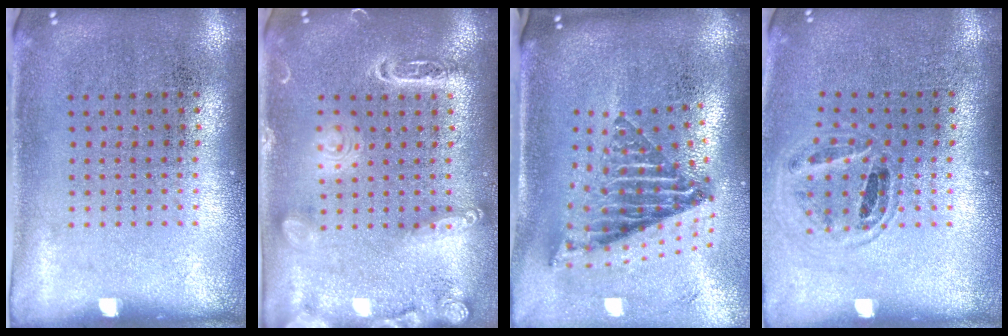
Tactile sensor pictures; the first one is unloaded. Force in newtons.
{"total": 1.8, "press": 1.8, "slide": 0.1}
{"total": 2.6, "press": 1.7, "slide": 1.9}
{"total": 0.9, "press": 0.9, "slide": 0.2}